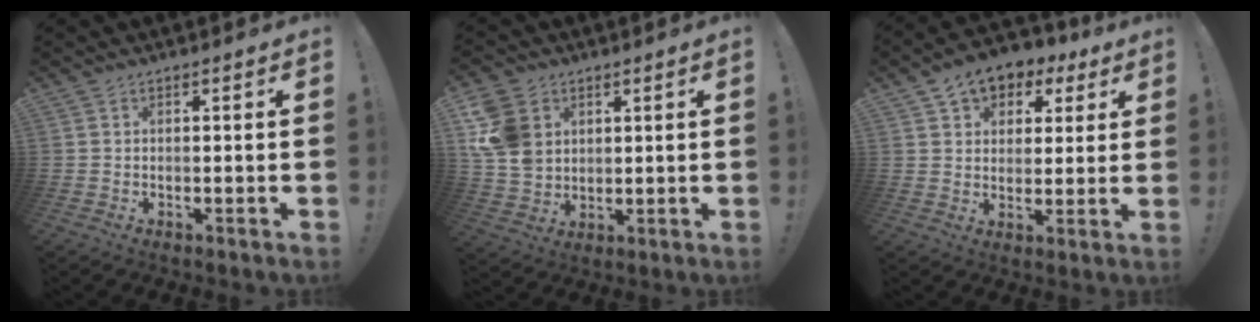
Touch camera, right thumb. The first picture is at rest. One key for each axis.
{"total": 12.2, "fx": 4.4, "fy": 9.8, "fz": 5.8, "tx": -0.115, "ty": -0.018, "tz": 0.089}
{"total": 8.5, "fx": 4.8, "fy": 6.2, "fz": 3.1, "tx": -0.054, "ty": -0.023, "tz": 0.095}